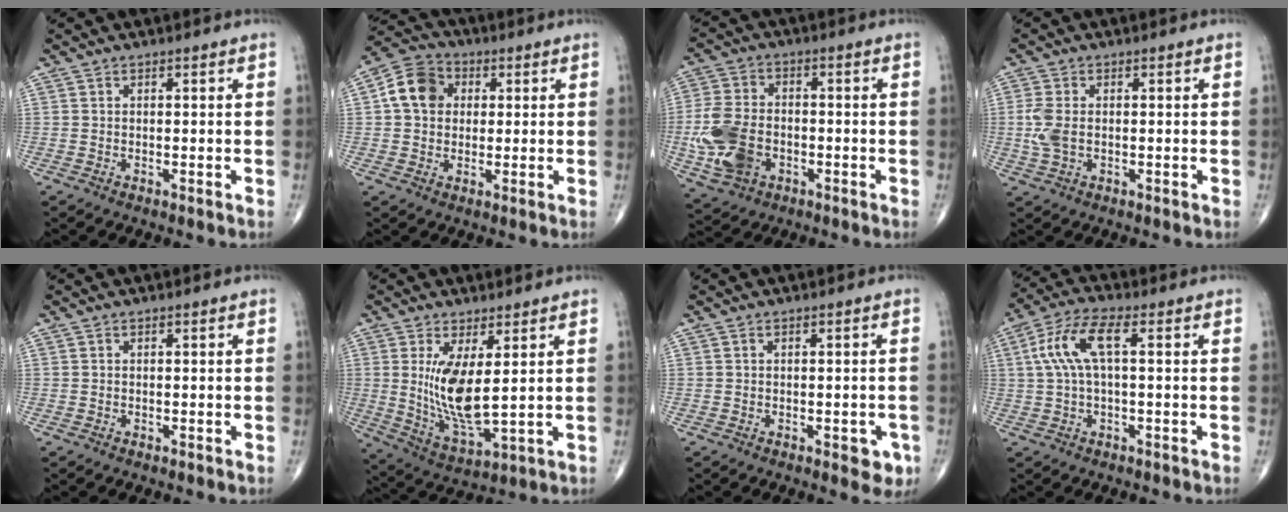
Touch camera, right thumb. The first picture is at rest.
{"total": 8.8, "force": [1.5, 7.1, 4.9], "torque": [-0.075, 0.015, 0.014]}
{"total": 12.0, "force": [-3.1, 8.1, 8.2], "torque": [-0.174, 0.009, -0.058]}
{"total": 4.4, "force": [-0.2, 2.5, 3.6], "torque": [-0.098, 0.001, -0.005]}
{"total": 0.0}
{"total": 10.9, "force": [1.9, 3.5, 10.1], "torque": [-0.199, -0.036, 0.050]}
{"total": 3.7, "force": [-1.6, 1.8, 2.8], "torque": [-0.012, 0.001, -0.017]}
{"total": 8.6, "force": [1.4, 2.9, 8.0], "torque": [-0.185, 0.030, 0.023]}